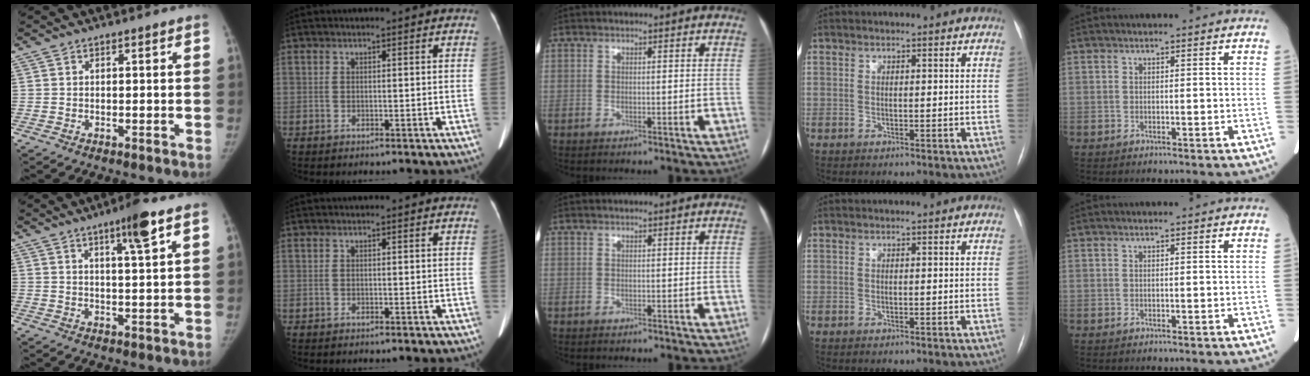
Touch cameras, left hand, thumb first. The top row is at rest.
{"thumb": {"total": 7.0, "force": [3.9, 0.6, 5.8], "torque": [-0.090, -0.018, 0.061]}}